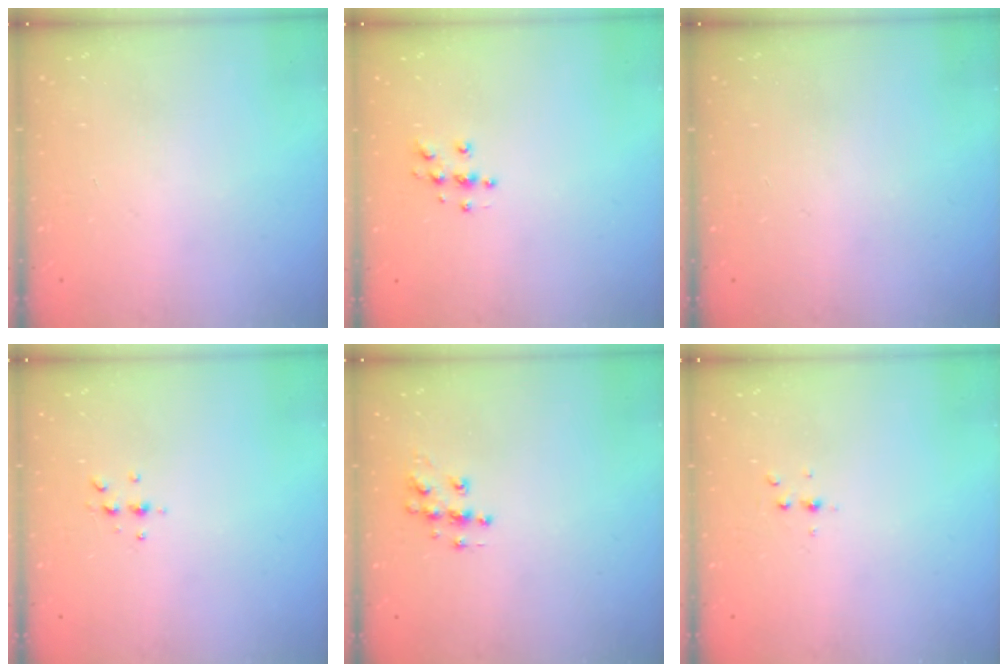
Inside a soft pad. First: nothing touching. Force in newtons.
{"total": 5.2, "press": 5.1, "slide": 0.5}
{"total": 0.0}
{"total": 4.4, "press": 4.3, "slide": 0.5}
{"total": 7.3, "press": 7.3, "slide": 0.2}
{"total": 4.0, "press": 3.6, "slide": 1.8}